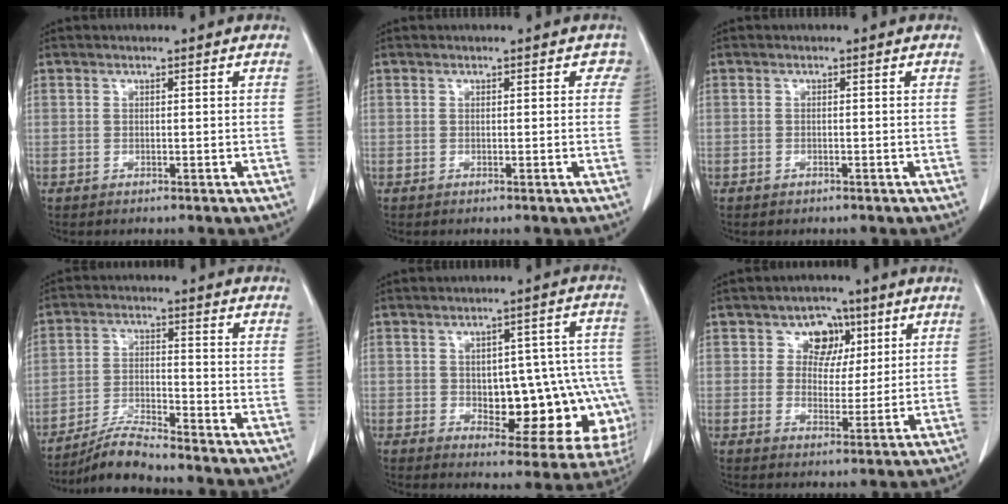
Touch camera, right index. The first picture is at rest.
{"total": 1.1, "force": [0.4, 1.0, 0.3], "torque": [0.019, 0.004, -0.005]}
{"total": 0.5, "force": [-0.4, 0.3, 0.2], "torque": [-0.006, 0.000, -0.005]}
{"total": 6.5, "force": [-6.1, -0.4, 2.2], "torque": [-0.045, -0.018, -0.114]}
{"total": 18.2, "force": [-3.5, 8.1, 15.9], "torque": [-0.128, 0.039, -0.017]}
{"total": 5.6, "force": [2.4, 4.5, 2.3], "torque": [-0.023, 0.012, 0.038]}